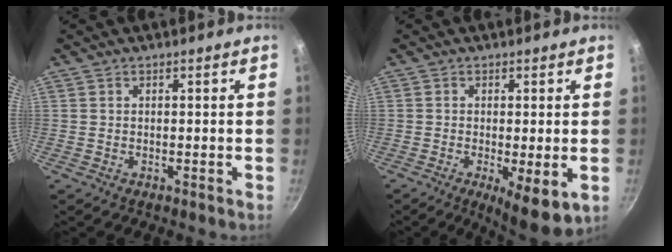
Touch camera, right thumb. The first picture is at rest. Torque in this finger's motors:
{"motor_torque": [-0.05, 0.31, -0.15, -0.04, 0.05]}